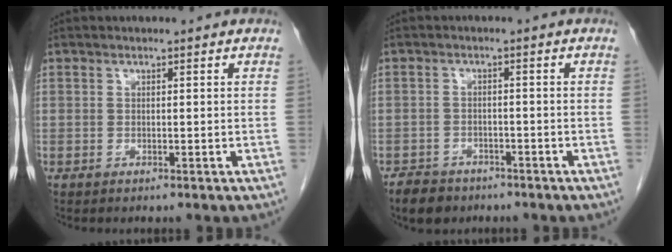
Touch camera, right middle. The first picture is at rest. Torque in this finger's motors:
{"motor_torque": [0.45, -0.33, -0.01, 0.02]}